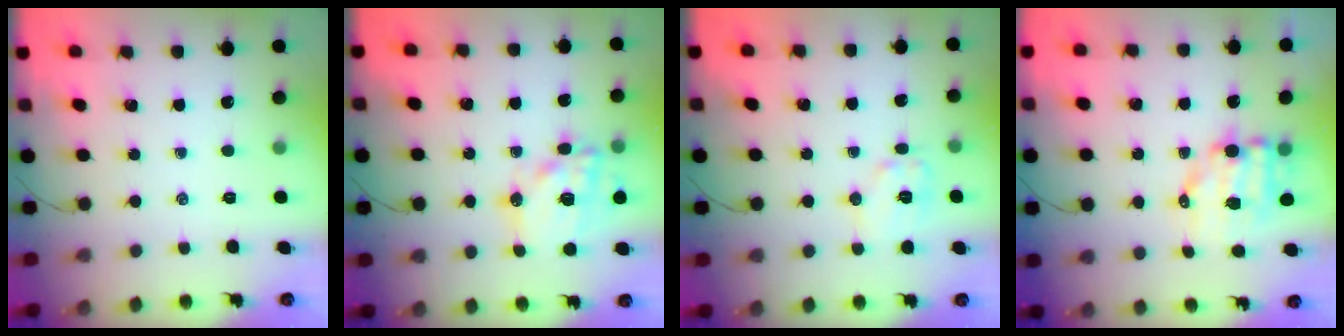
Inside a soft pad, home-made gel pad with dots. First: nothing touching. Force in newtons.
{"total": 17.0, "press": 16.5, "slide": 3.9}
{"total": 8.5, "press": 8.5, "slide": 0.1}
{"total": 9.3, "press": 9.1, "slide": 1.8}